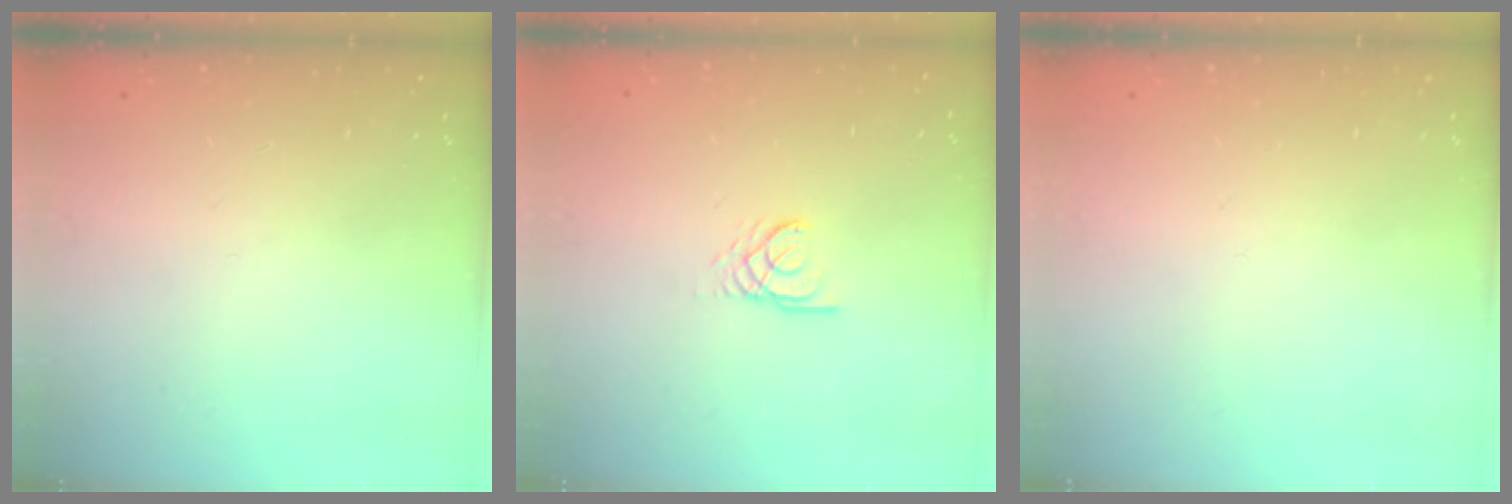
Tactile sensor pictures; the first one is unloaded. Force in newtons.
{"total": 2.4, "press": 2.4, "slide": 0.1}
{"total": 0.0}